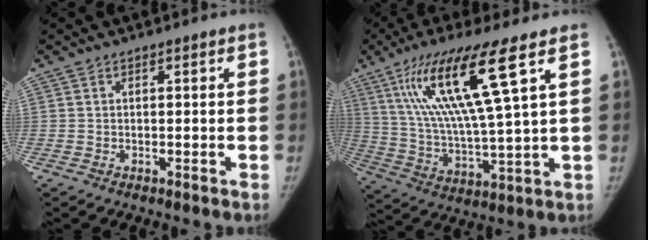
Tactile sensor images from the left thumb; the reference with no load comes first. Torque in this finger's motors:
{"motor_torque": [0.40, 0.30, 1.77, -1.00, 0.24]}